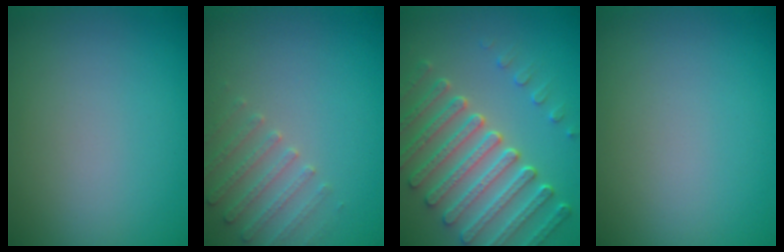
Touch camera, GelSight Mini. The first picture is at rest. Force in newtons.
{"total": 2.3, "press": 2.2, "slide": 0.6}
{"total": 7.0, "press": 5.3, "slide": 4.6}
{"total": 0.0}